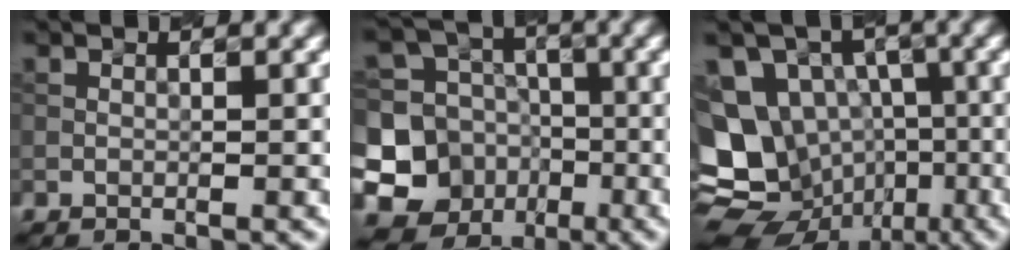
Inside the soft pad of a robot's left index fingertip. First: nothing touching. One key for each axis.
{"total": 12.1, "fx": -4.1, "fy": 10.9, "fz": 3.1, "tx": -0.068, "ty": -0.021, "tz": -0.076}
{"total": 13.1, "fx": -3.0, "fy": 11.4, "fz": 5.7, "tx": -0.123, "ty": 0.001, "tz": -0.047}